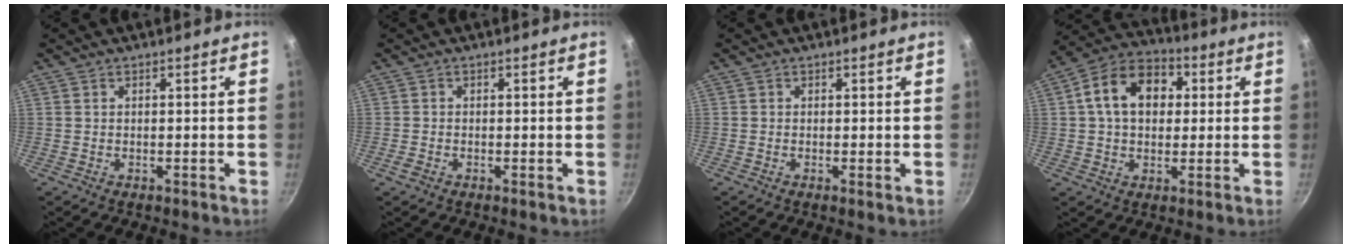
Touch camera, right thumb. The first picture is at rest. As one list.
[{"total": 1.1, "force": [-0.5, 0.5, 0.8], "torque": [-0.021, 0.002, -0.016]}, {"total": 0.6, "force": [0.0, 0.1, 0.6], "torque": [-0.009, -0.007, -0.004]}, {"total": 13.7, "force": [2.5, 9.8, 9.1], "torque": [-0.120, 0.022, 0.023]}]